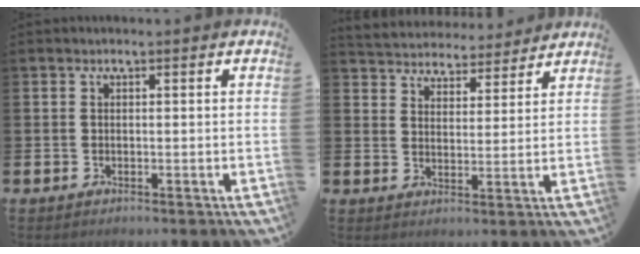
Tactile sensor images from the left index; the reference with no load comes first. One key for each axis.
{"total": 4.9, "fx": 4.7, "fy": 1.2, "fz": -0.4, "tx": -0.009, "ty": -0.037, "tz": 0.082}